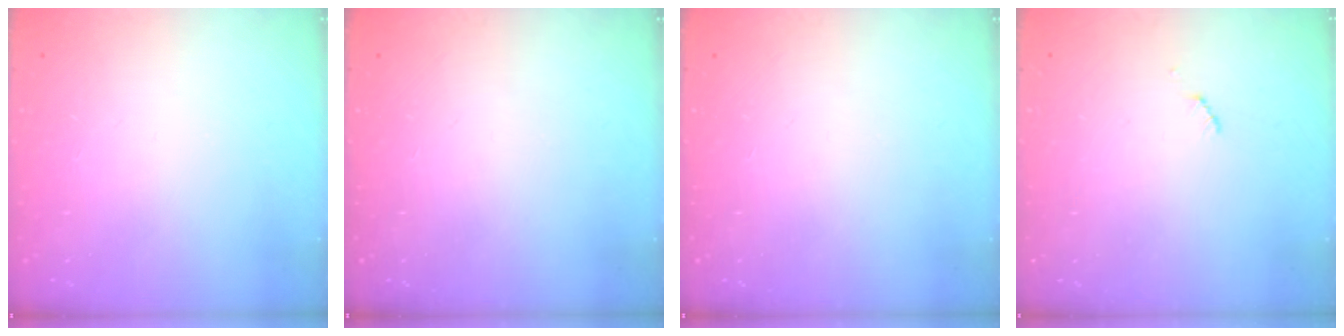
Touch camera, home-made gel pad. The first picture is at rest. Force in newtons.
{"total": 0.0}
{"total": 0.0}
{"total": 2.5, "press": 2.5, "slide": 0.4}